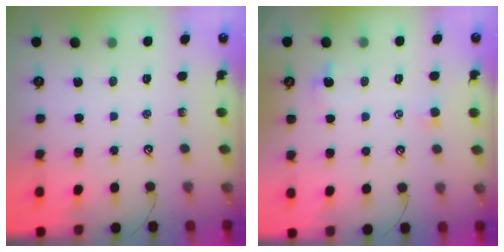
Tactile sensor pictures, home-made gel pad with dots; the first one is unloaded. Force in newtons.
{"total": 0.7, "press": 0.4, "slide": 0.6}